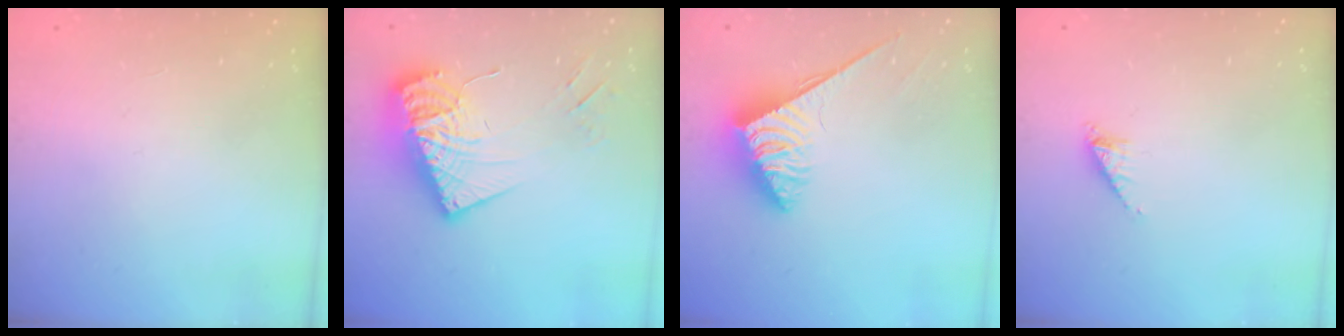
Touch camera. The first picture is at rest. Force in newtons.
{"total": 16.7, "press": 16.7, "slide": 1.6}
{"total": 3.8, "press": 3.8, "slide": 0.3}
{"total": 2.2, "press": 2.2, "slide": 0.3}